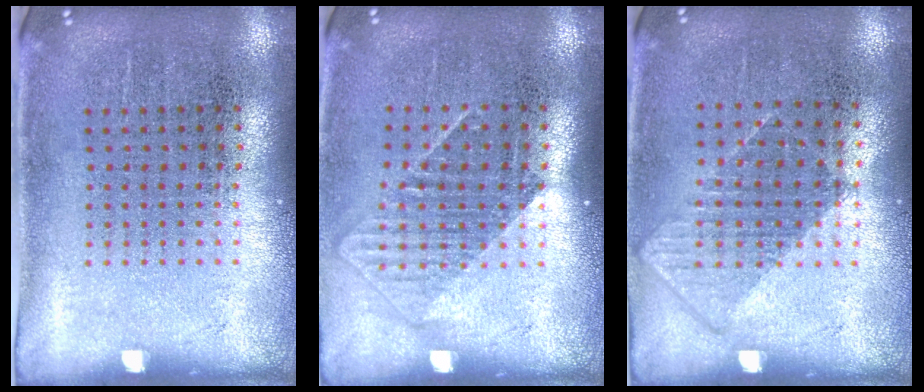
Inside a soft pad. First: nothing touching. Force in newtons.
{"total": 1.3, "press": 0.9, "slide": 0.8}
{"total": 0.8, "press": 0.7, "slide": 0.4}